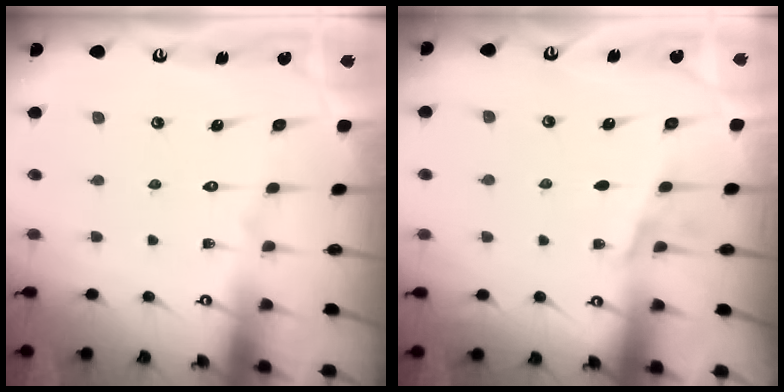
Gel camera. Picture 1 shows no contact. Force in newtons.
{"total": 4.2, "press": 3.4, "slide": 2.5}